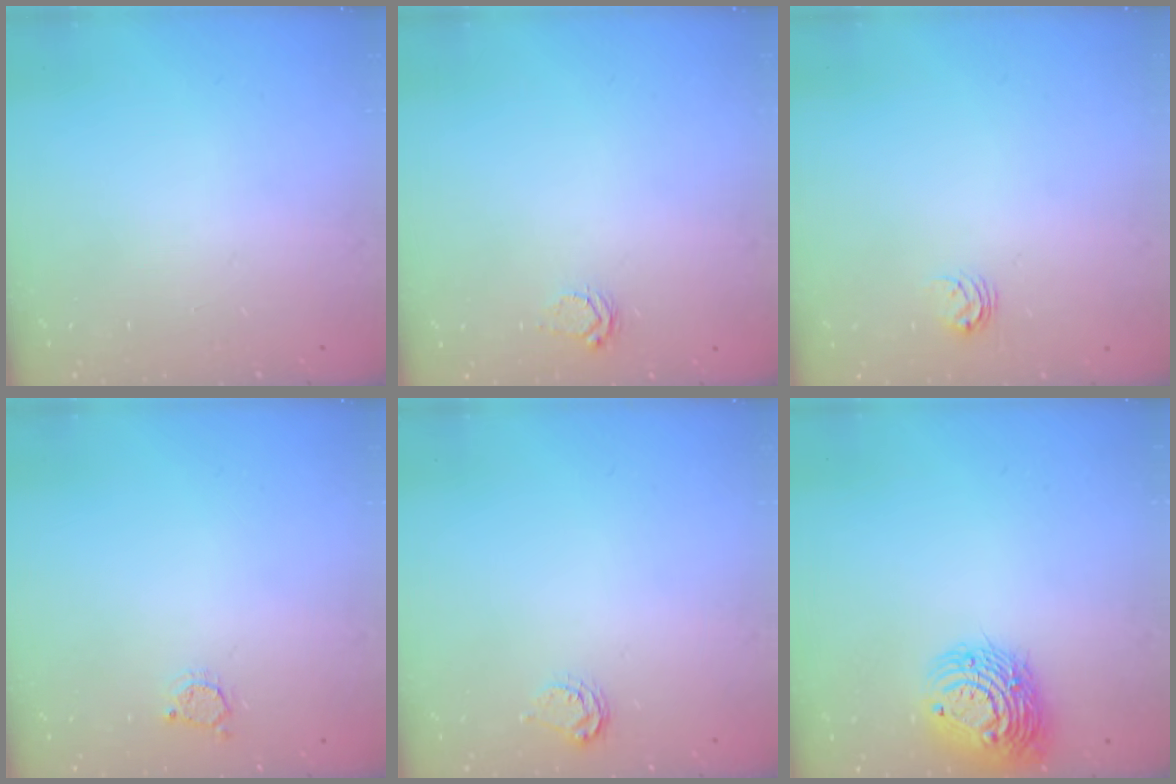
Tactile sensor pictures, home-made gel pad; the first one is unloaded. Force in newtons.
{"total": 2.6, "press": 2.6, "slide": 0.3}
{"total": 3.6, "press": 3.5, "slide": 0.5}
{"total": 2.5, "press": 2.5, "slide": 0.3}
{"total": 5.0, "press": 5.0, "slide": 0.5}
{"total": 12.3, "press": 12.2, "slide": 1.3}